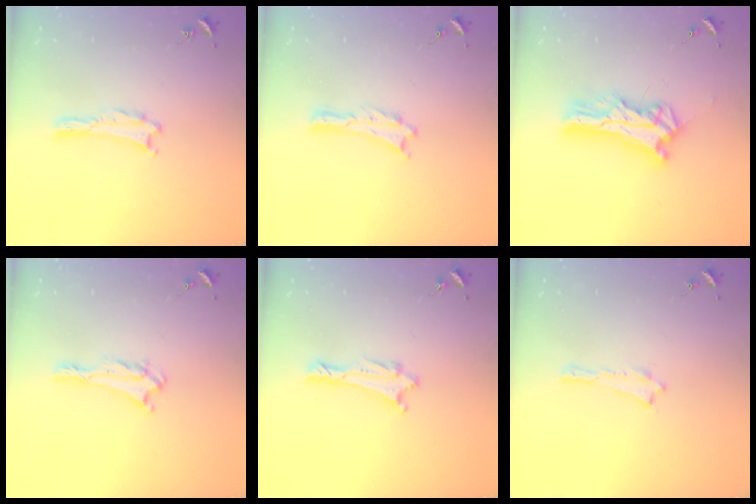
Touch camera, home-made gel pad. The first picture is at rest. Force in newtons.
{"total": 0.0}
{"total": 10.1, "press": 10.0, "slide": 0.9}
{"total": 1.0, "press": 1.0, "slide": 0.1}
{"total": 1.1, "press": 1.1, "slide": 0.1}
{"total": 0.0}